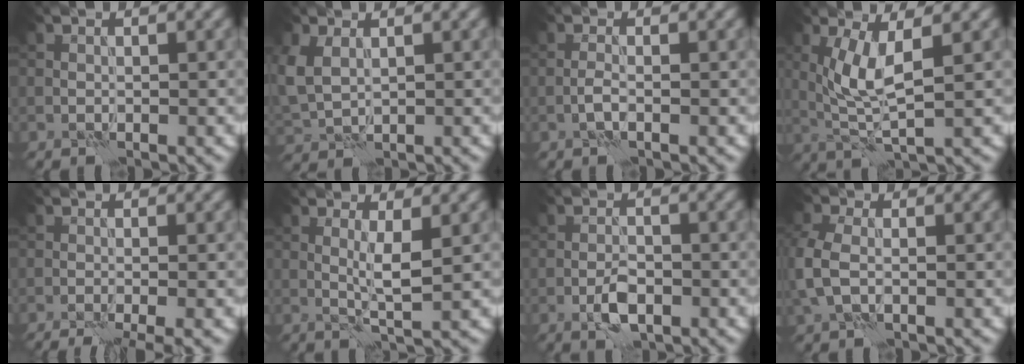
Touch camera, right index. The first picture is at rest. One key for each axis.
{"total": 3.5, "fx": 1.3, "fy": 2.4, "fz": 2.2, "tx": -0.067, "ty": 0.002, "tz": 0.035}
{"total": 1.1, "fx": -0.5, "fy": 0.2, "fz": 0.9, "tx": -0.020, "ty": 0.005, "tz": -0.013}
{"total": 4.3, "fx": 1.1, "fy": 1.2, "fz": 4.0, "tx": -0.085, "ty": 0.000, "tz": 0.026}
{"total": 4.4, "fx": -2.4, "fy": 1.2, "fz": 3.5, "tx": -0.038, "ty": 0.000, "tz": -0.038}
{"total": 2.5, "fx": 0.5, "fy": 0.3, "fz": 2.5, "tx": -0.049, "ty": -0.002, "tz": 0.010}
{"total": 2.8, "fx": -1.4, "fy": 1.1, "fz": 2.2, "tx": -0.039, "ty": 0.002, "tz": -0.029}
{"total": 4.1, "fx": -0.3, "fy": 2.7, "fz": 3.0, "tx": -0.088, "ty": 0.006, "tz": -0.015}